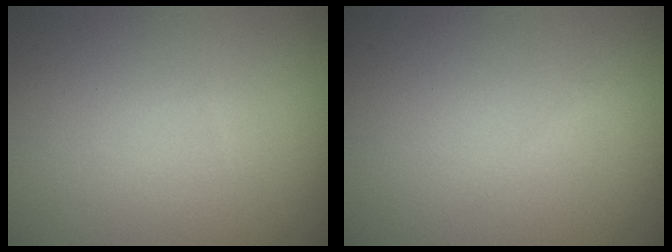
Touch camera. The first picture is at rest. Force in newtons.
{"total": 0.5, "press": 0.5, "slide": 0.1}